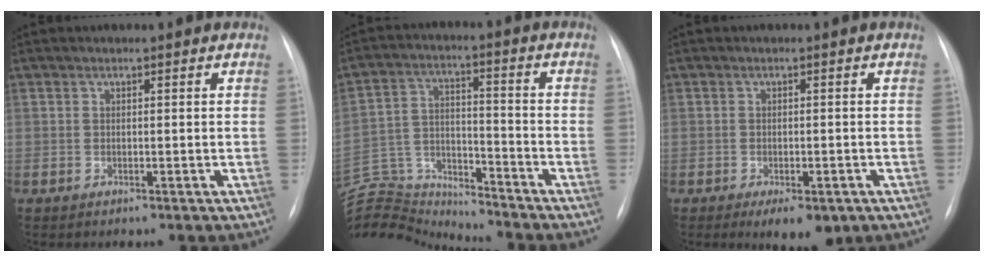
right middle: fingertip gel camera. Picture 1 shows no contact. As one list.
[{"total": 16.0, "force": [-15.8, 2.2, 1.5], "torque": [-0.048, 0.034, -0.274]}, {"total": 5.4, "force": [-3.1, 2.3, 3.8], "torque": [-0.044, -0.004, -0.035]}]